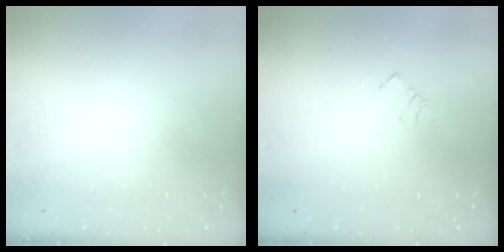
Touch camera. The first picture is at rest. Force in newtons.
{"total": 2.6, "press": 2.6, "slide": 0.3}